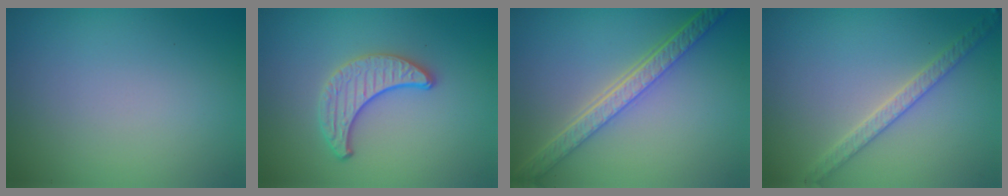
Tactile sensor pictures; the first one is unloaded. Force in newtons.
{"total": 3.2, "press": 3.0, "slide": 1.1}
{"total": 5.5, "press": 4.3, "slide": 3.4}
{"total": 2.9, "press": 2.8, "slide": 0.6}